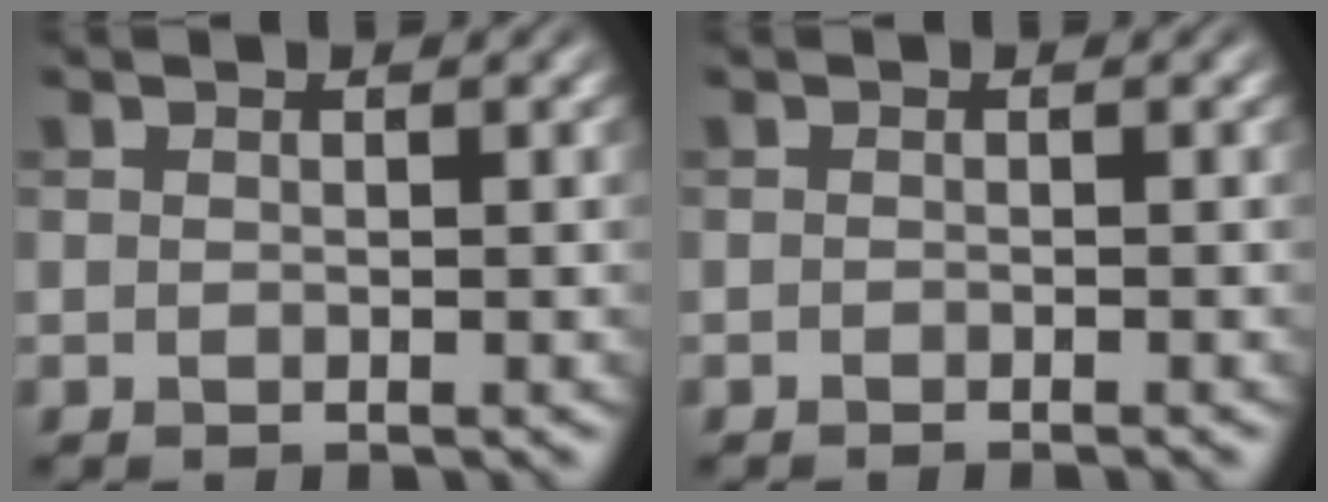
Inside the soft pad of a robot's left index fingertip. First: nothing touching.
{"total": 0.7, "force": [-0.6, 0.1, 0.3], "torque": [0.001, -0.002, -0.013]}